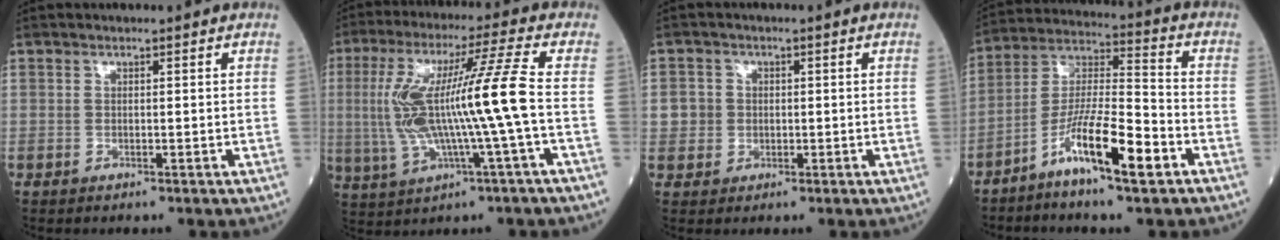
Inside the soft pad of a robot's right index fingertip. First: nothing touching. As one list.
[{"total": 14.8, "force": [-0.6, -0.6, 14.8], "torque": [-0.299, 0.019, -0.011]}, {"total": 3.0, "force": [0.1, 3.0, 0.5], "torque": [-0.003, 0.008, 0.001]}, {"total": 12.0, "force": [-6.5, 1.2, 10.0], "torque": [-0.190, -0.004, -0.124]}]